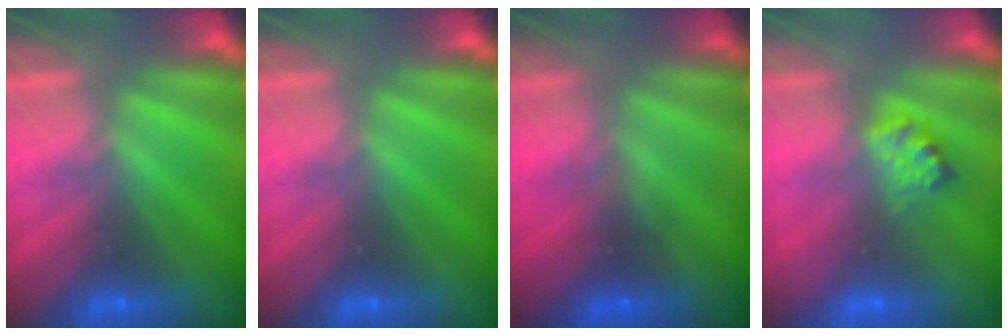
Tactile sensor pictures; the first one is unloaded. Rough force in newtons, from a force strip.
{"total": 0.0}
{"total": 1.2}
{"total": 2.3}